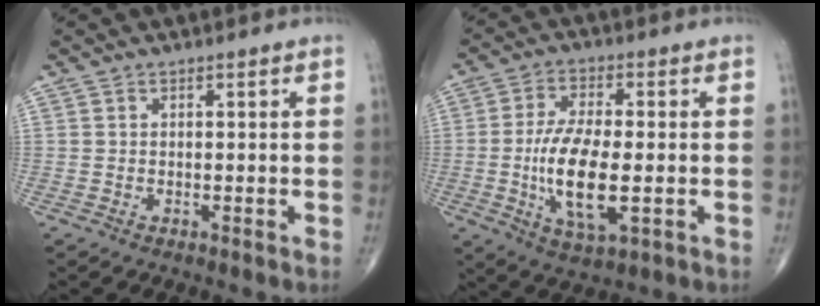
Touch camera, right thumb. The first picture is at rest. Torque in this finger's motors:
{"motor_torque": [2.87, 2.14, 1.73, -0.84, 0.55]}